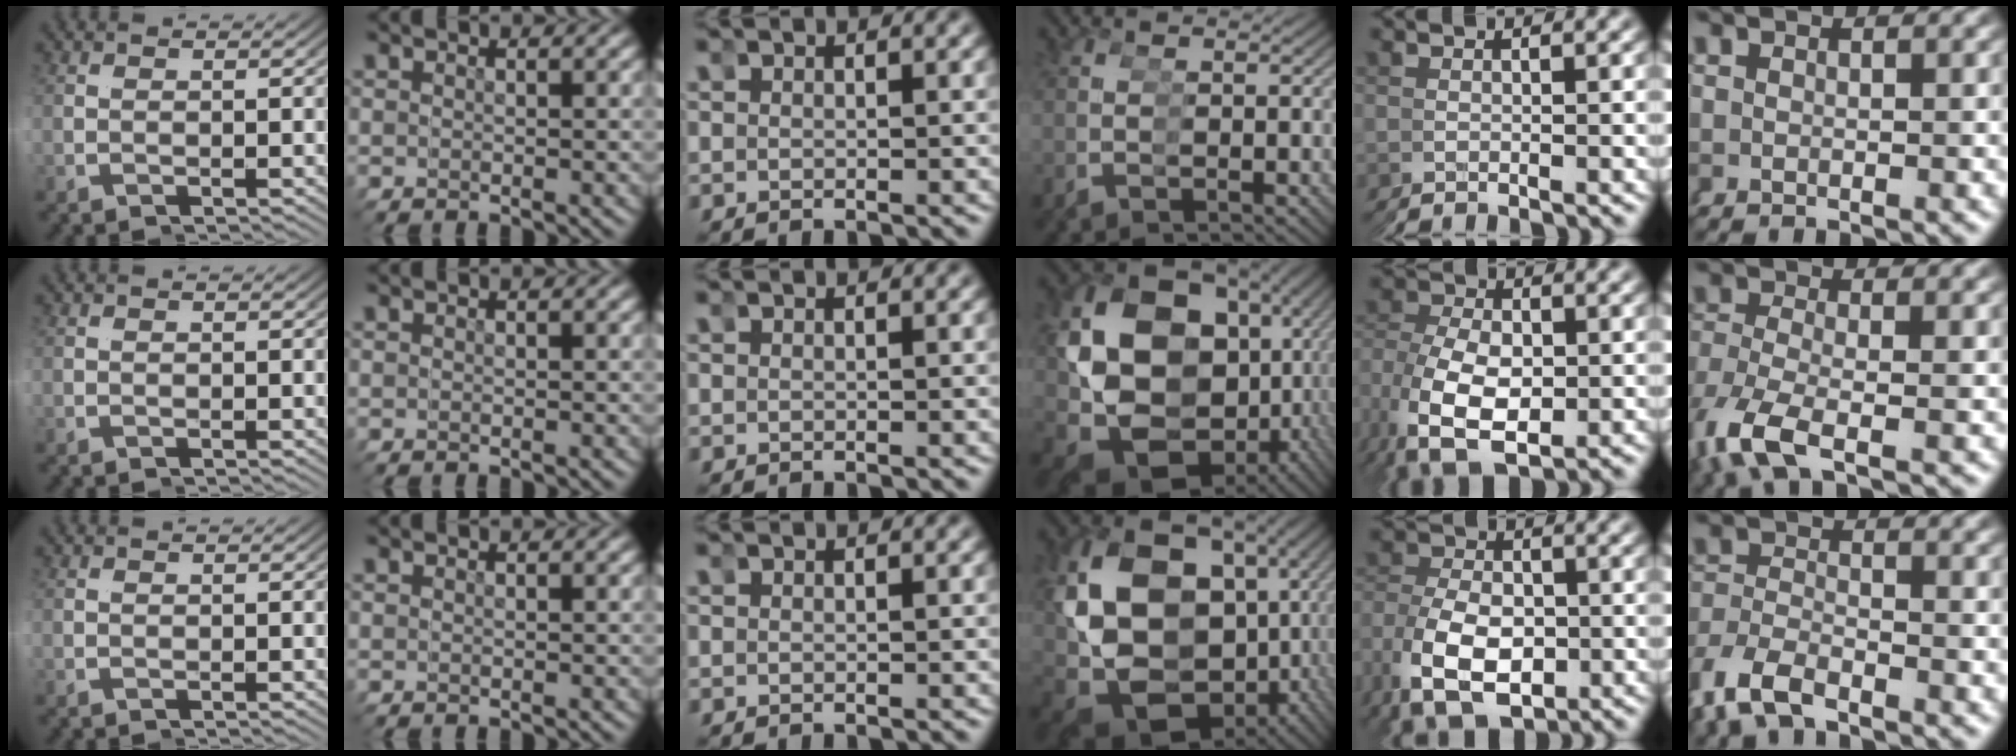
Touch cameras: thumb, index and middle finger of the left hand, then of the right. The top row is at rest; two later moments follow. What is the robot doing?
{"motion": "grasp_and_lifting", "object": "pipette"}